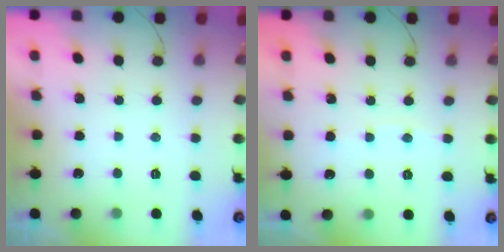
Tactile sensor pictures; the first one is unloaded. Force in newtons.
{"total": 2.0, "press": 2.0, "slide": 0.3}